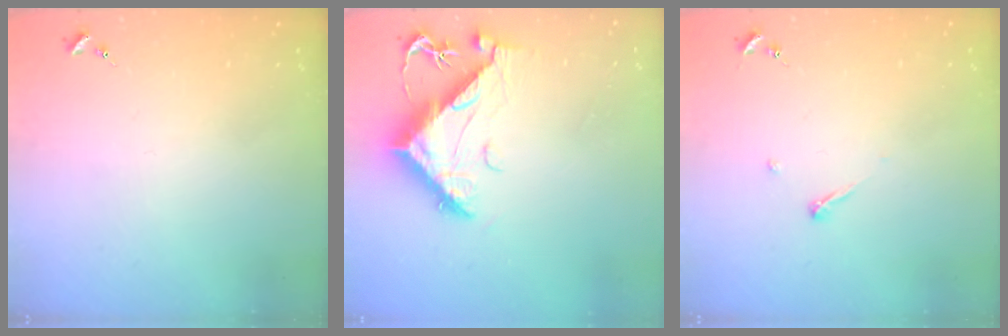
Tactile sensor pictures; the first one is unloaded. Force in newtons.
{"total": 12.3, "press": 12.2, "slide": 1.5}
{"total": 3.4, "press": 3.4, "slide": 0.4}